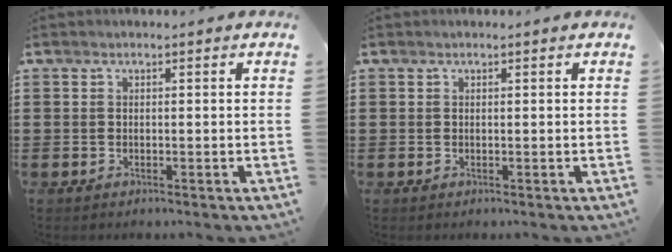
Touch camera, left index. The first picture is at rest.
{"total": 0.0}